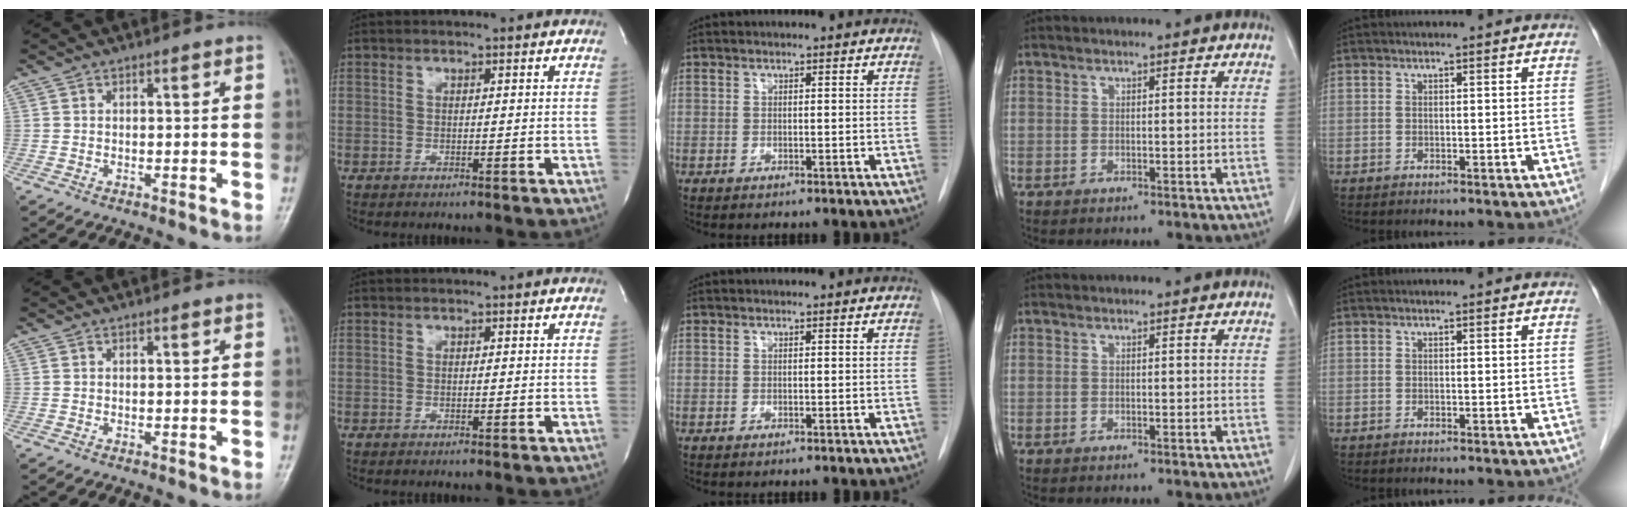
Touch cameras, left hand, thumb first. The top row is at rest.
{}